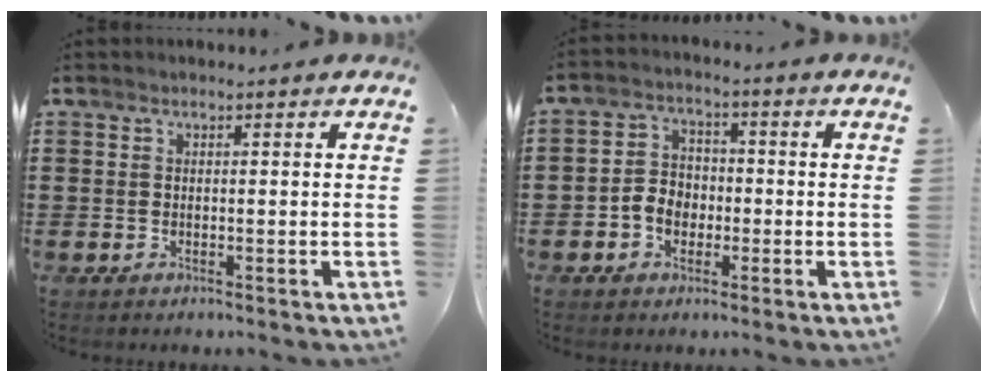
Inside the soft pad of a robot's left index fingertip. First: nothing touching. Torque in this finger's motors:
{"motor_torque": [0.38, 0.35, 0.19, 0.06]}